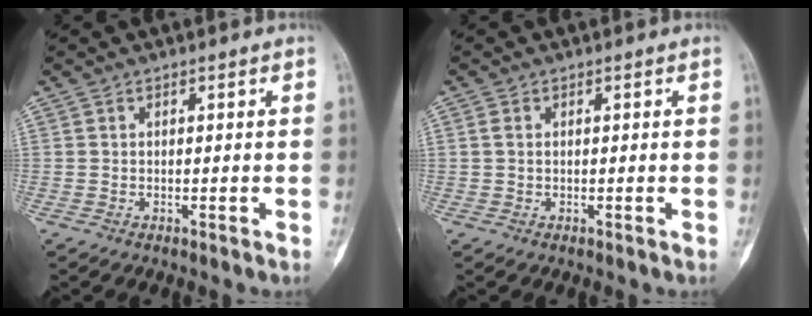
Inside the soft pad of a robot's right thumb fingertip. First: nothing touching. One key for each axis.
{"total": 1.1, "fx": 0.2, "fy": 0.8, "fz": 0.7, "tx": -0.015, "ty": -0.002, "tz": 0.003}